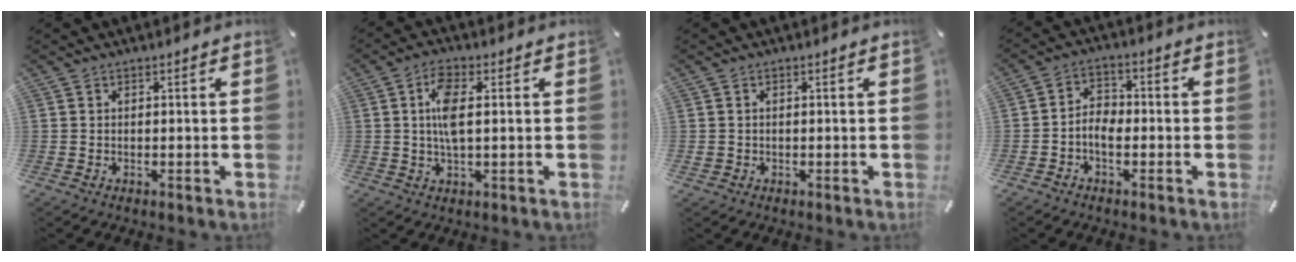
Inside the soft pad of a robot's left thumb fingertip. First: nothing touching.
{"total": 6.6, "force": [0.9, 2.5, 6.1], "torque": [-0.134, 0.003, 0.011]}
{"total": 0.9, "force": [-0.2, 0.9, 0.4], "torque": [-0.007, 0.005, -0.006]}
{"total": 4.3, "force": [-2.2, 2.8, 2.5], "torque": [-0.047, 0.015, -0.042]}